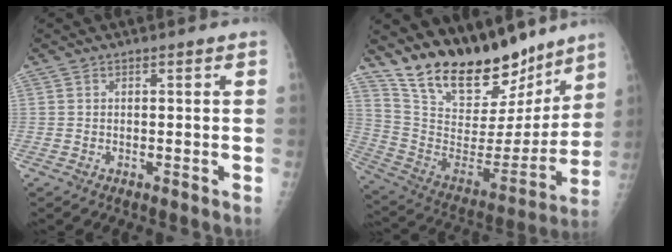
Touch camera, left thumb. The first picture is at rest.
{"total": 23.3, "force": [19.0, 9.0, 10.0], "torque": [-0.132, -0.103, 0.317]}